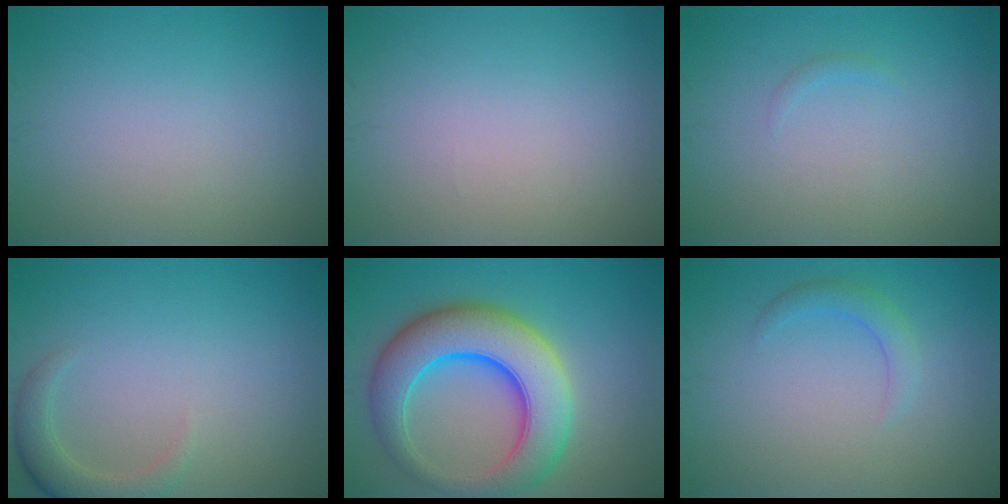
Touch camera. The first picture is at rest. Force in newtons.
{"total": 0.0}
{"total": 0.5, "press": 0.5, "slide": 0.1}
{"total": 2.7, "press": 2.6, "slide": 0.5}
{"total": 9.9, "press": 9.9, "slide": 0.3}
{"total": 1.8, "press": 1.8, "slide": 0.2}